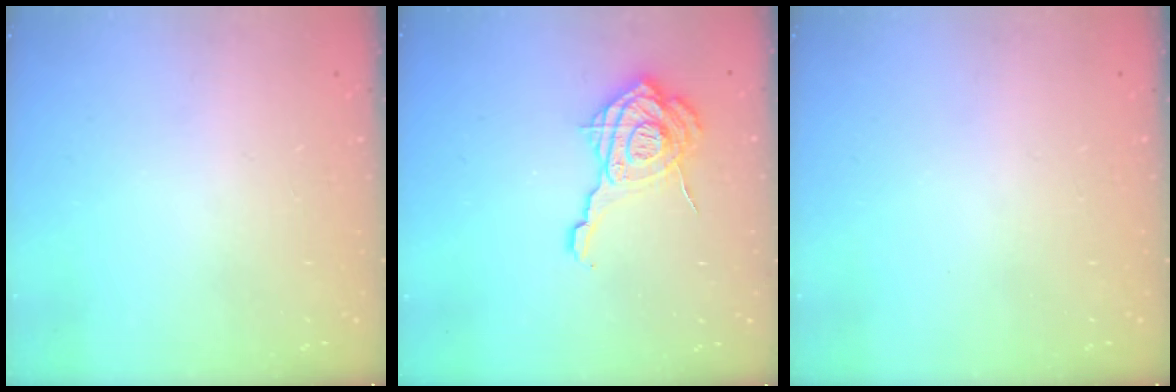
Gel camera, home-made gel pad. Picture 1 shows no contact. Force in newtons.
{"total": 16.4, "press": 16.4, "slide": 1.5}
{"total": 0.0}